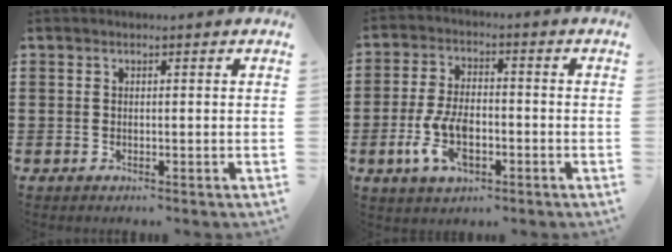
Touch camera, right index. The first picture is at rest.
{"total": 8.0, "force": [-2.6, 4.0, 6.5], "torque": [-0.157, -0.008, -0.052]}